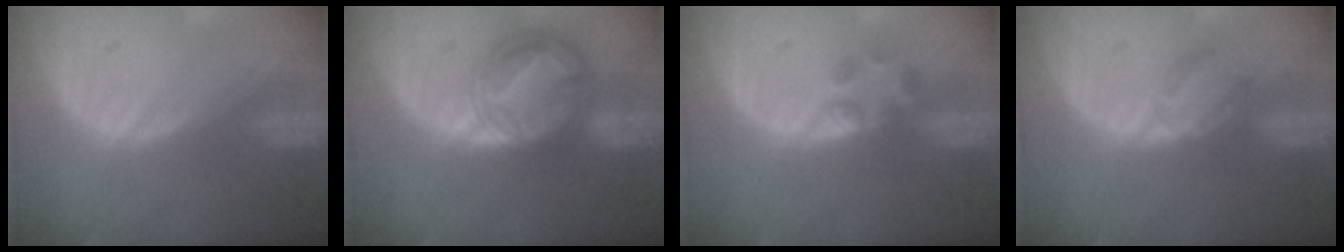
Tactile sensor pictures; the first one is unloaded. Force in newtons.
{"total": 9.0, "press": 9.0, "slide": 0.7}
{"total": 2.6, "press": 2.4, "slide": 0.9}
{"total": 2.8, "press": 2.8, "slide": 0.3}